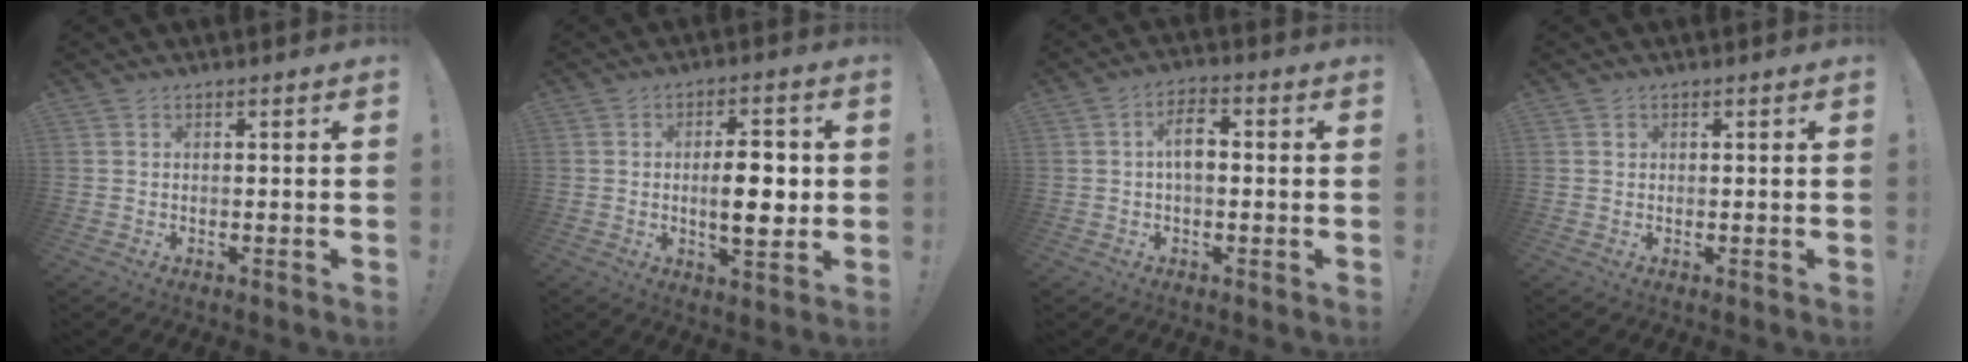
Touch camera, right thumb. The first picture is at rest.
{"total": 10.0, "force": [-0.5, 3.6, 9.2], "torque": [-0.140, -0.005, -0.015]}
{"total": 6.7, "force": [0.5, 4.1, 5.2], "torque": [-0.081, 0.013, 0.008]}
{"total": 0.7, "force": [0.2, 0.7, 0.1], "torque": [0.003, 0.000, 0.003]}